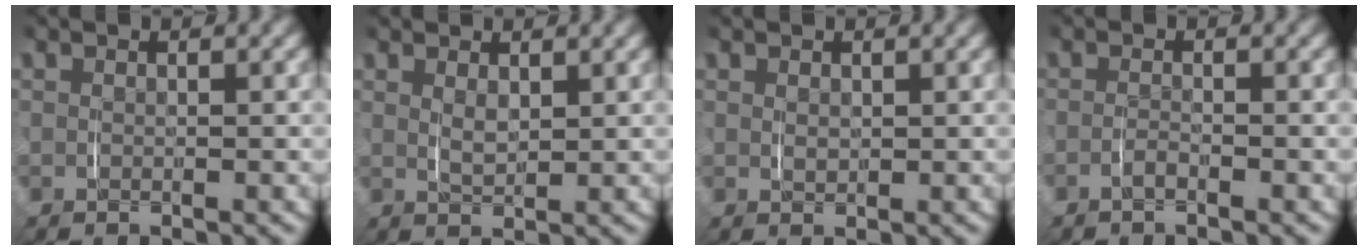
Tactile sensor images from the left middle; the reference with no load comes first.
{"total": 1.6, "force": [1.0, 0.6, 1.2], "torque": [-0.021, -0.007, 0.021]}
{"total": 0.6, "force": [0.3, 0.3, 0.4], "torque": [-0.007, -0.005, 0.009]}
{"total": 1.1, "force": [-1.1, -0.1, 0.2], "torque": [-0.008, -0.002, -0.021]}